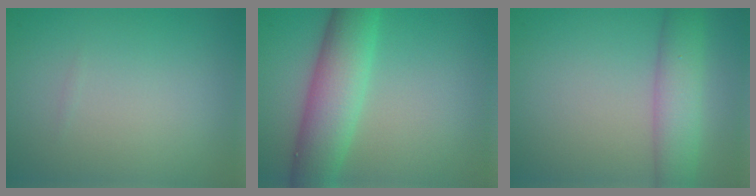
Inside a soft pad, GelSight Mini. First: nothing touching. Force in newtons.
{"total": 6.5, "press": 6.5, "slide": 0.2}
{"total": 4.4, "press": 4.4, "slide": 0.5}